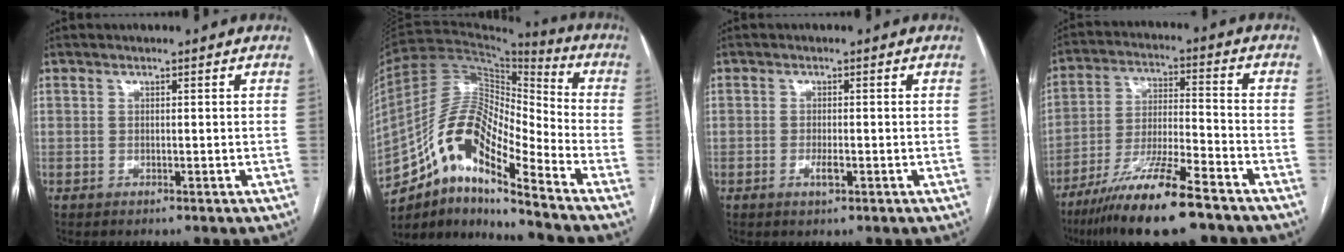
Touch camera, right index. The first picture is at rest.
{"total": 15.7, "force": [-9.9, 3.5, 11.7], "torque": [-0.220, 0.033, -0.170]}
{"total": 1.8, "force": [-0.7, 0.5, 1.6], "torque": [-0.030, -0.001, -0.011]}
{"total": 15.1, "force": [-10.6, 1.2, 10.7], "torque": [-0.210, -0.033, -0.190]}